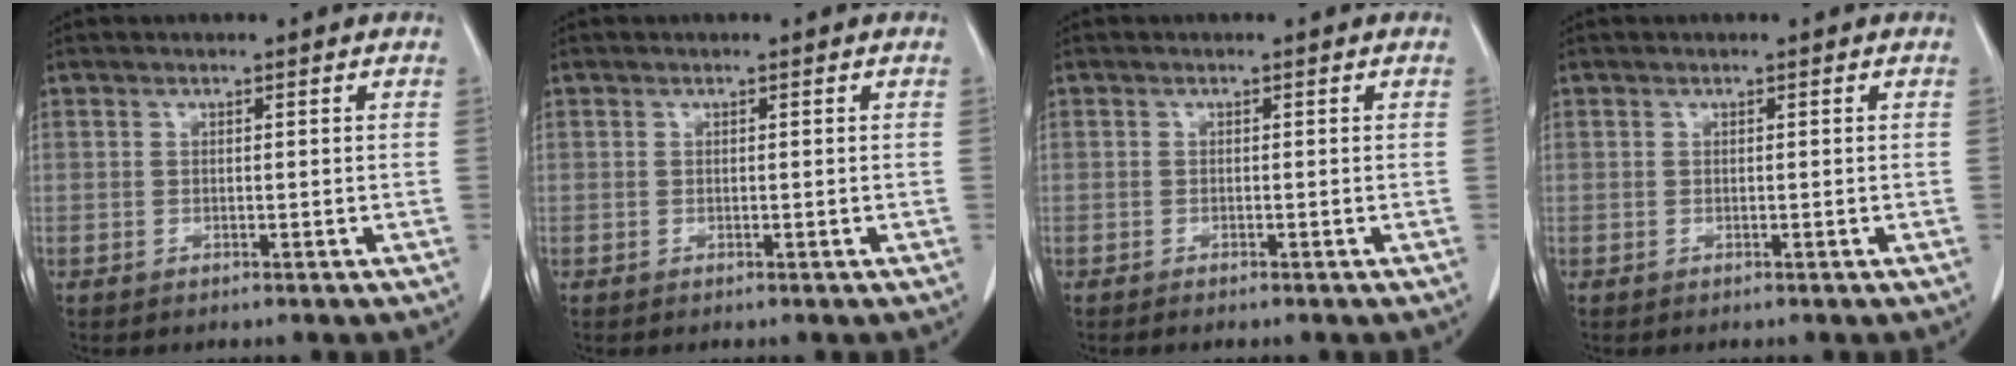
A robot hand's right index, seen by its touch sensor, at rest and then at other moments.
{"total": 0.0}
{"total": 0.8, "force": [-0.7, 0.0, 0.4], "torque": [-0.008, -0.002, -0.010]}
{"total": 0.0}